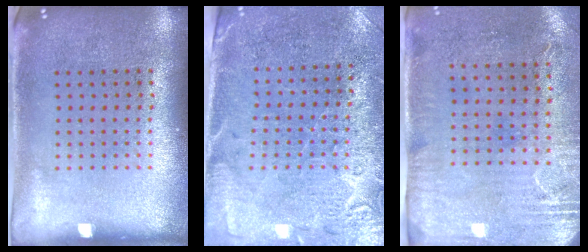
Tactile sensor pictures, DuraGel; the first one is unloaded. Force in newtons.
{"total": 2.8, "press": 2.5, "slide": 1.1}
{"total": 2.9, "press": 2.4, "slide": 1.7}